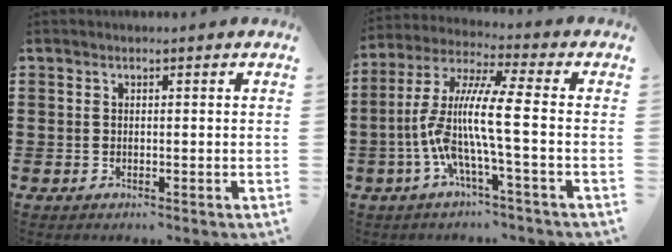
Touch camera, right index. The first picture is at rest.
{"total": 10.8, "force": [-2.4, 1.1, 10.5], "torque": [-0.229, -0.016, -0.058]}